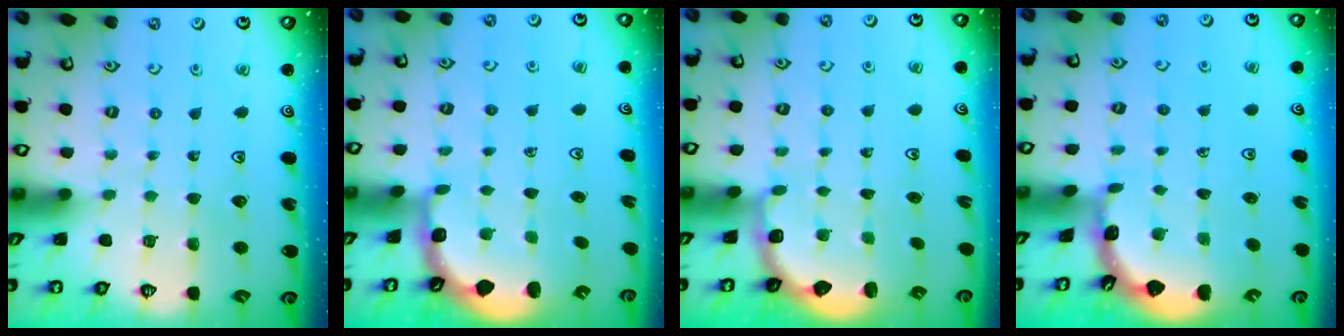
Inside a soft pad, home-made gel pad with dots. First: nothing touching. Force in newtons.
{"total": 2.2, "press": 2.0, "slide": 1.1}
{"total": 2.8, "press": 2.2, "slide": 1.8}
{"total": 1.8, "press": 1.8, "slide": 0.2}